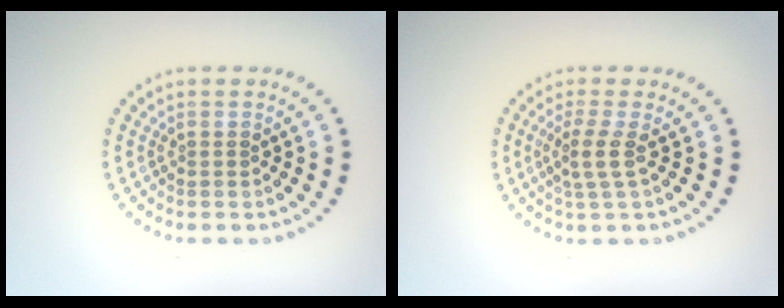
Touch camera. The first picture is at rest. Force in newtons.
{"total": 2.2, "press": 1.7, "slide": 1.4}